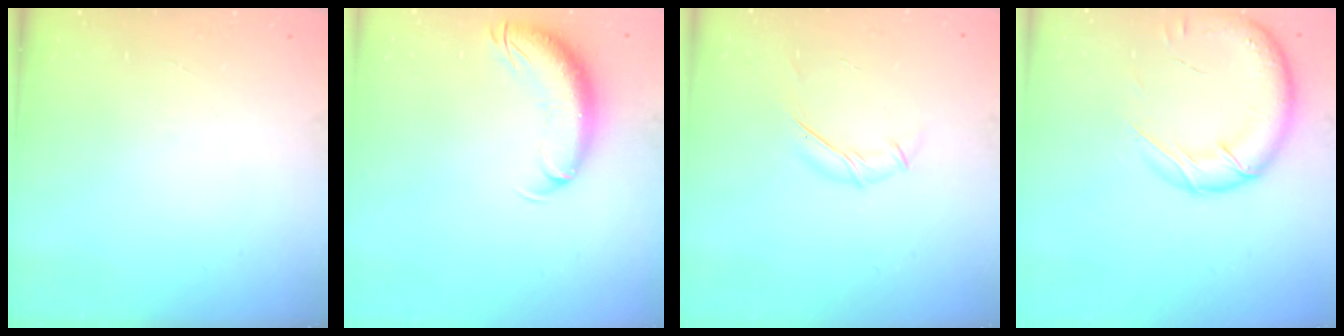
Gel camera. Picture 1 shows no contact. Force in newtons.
{"total": 12.1, "press": 11.8, "slide": 2.7}
{"total": 7.7, "press": 7.6, "slide": 0.8}
{"total": 18.0, "press": 17.4, "slide": 4.4}